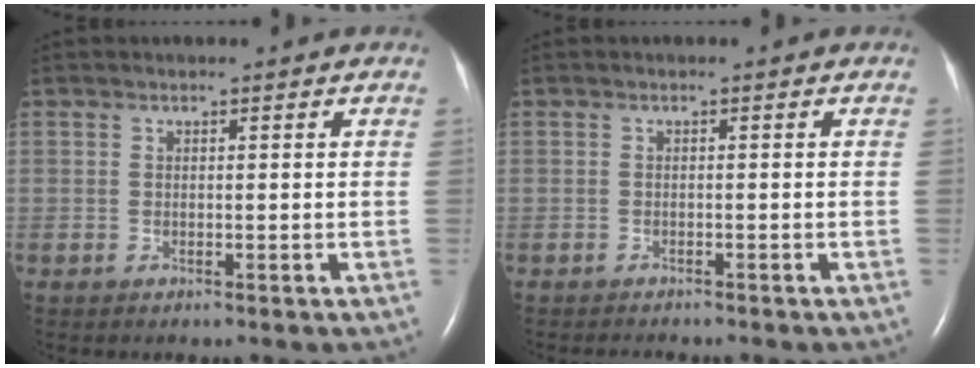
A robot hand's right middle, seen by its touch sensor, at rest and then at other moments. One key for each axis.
{"total": 2.1, "fx": -2.0, "fy": 0.2, "fz": 0.7, "tx": -0.012, "ty": -0.006, "tz": -0.024}